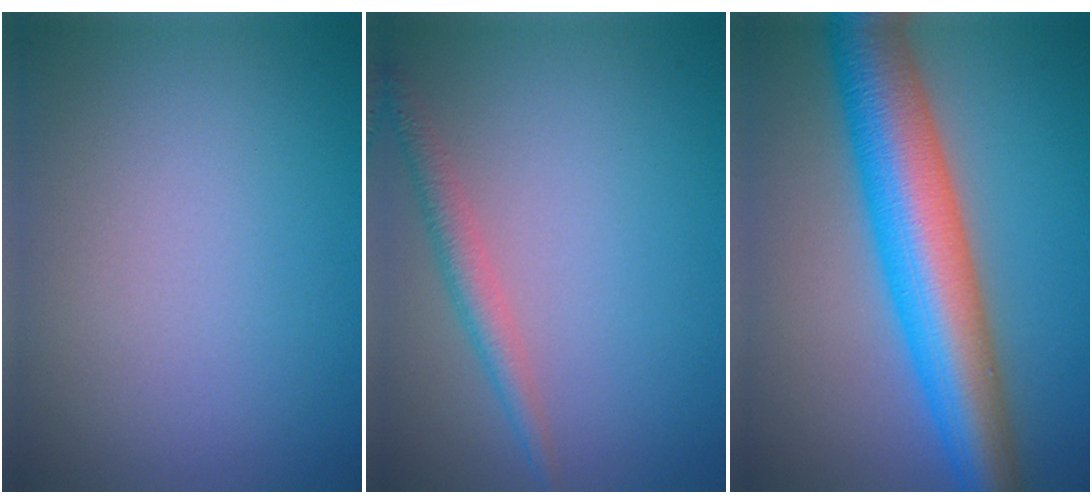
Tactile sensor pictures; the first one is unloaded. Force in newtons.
{"total": 2.2, "press": 2.2, "slide": 0.1}
{"total": 10.5, "press": 10.5, "slide": 0.2}